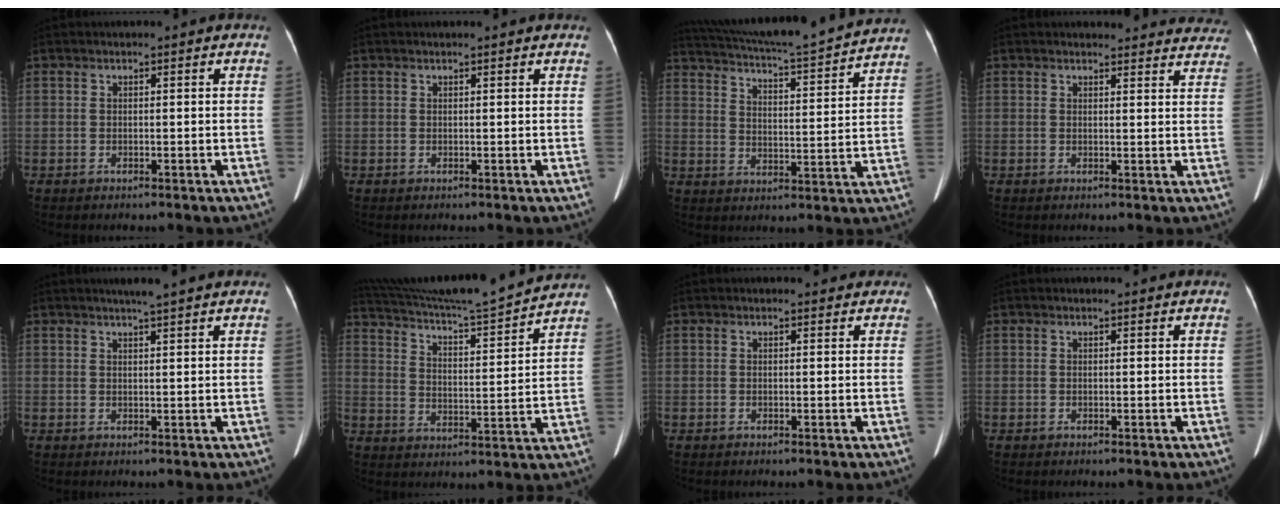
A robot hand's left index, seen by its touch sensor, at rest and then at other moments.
{"total": 2.1, "force": [1.9, 0.2, 0.8], "torque": [-0.013, 0.016, 0.021]}
{"total": 19.5, "force": [18.2, -0.1, 7.1], "torque": [-0.131, -0.013, 0.253]}
{"total": 15.5, "force": [14.9, 3.4, 2.5], "torque": [0.002, -0.028, 0.145]}
{"total": 4.5, "force": [3.8, -0.4, 2.4], "torque": [-0.034, 0.011, 0.051]}
{"total": 19.3, "force": [18.0, -1.3, 6.7], "torque": [-0.128, -0.029, 0.270]}
{"total": 1.9, "force": [1.7, 0.8, 0.3], "torque": [-0.003, 0.004, 0.010]}
{"total": 1.0, "force": [1.0, 0.2, 0.1], "torque": [-0.011, 0.005, 0.011]}